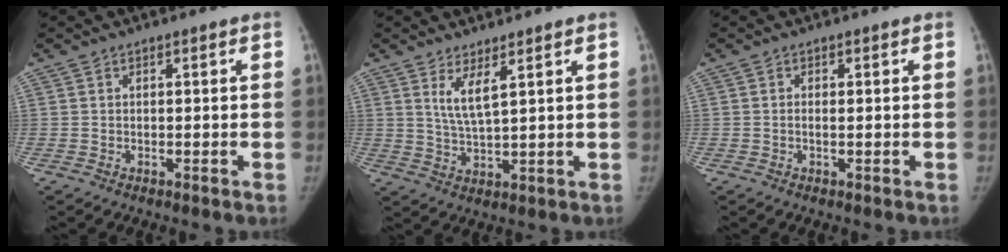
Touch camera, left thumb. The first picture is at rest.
{"total": 4.5, "force": [2.5, 0.6, 3.7], "torque": [-0.076, -0.033, 0.057]}
{"total": 0.5, "force": [-0.1, 0.1, 0.5], "torque": [-0.016, 0.003, -0.001]}